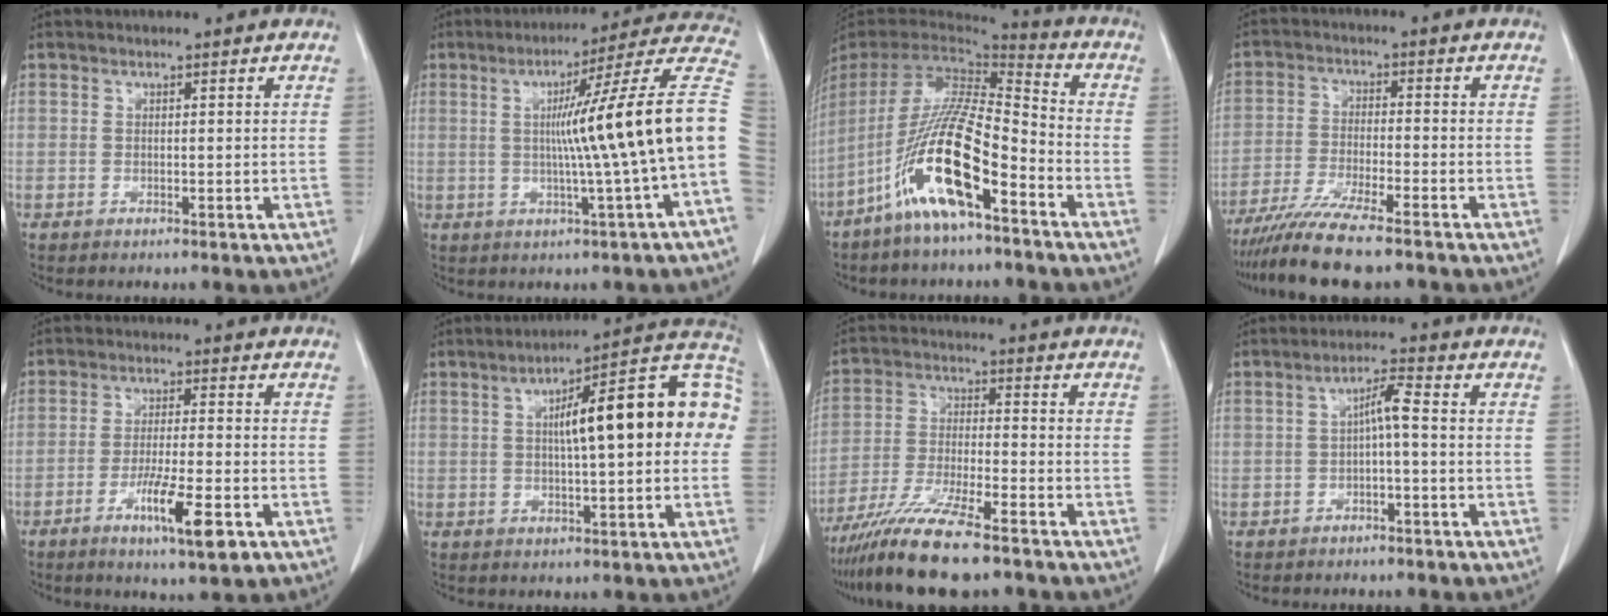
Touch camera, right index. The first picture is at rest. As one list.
[{"total": 17.3, "force": [-0.5, -2.1, 17.1], "torque": [-0.222, 0.022, -0.017]}, {"total": 17.4, "force": [-9.2, 2.8, 14.5], "torque": [-0.307, -0.024, -0.175]}, {"total": 10.1, "force": [-8.3, 0.2, 5.8], "torque": [-0.098, -0.027, -0.142]}, {"total": 8.5, "force": [-4.0, 0.7, 7.5], "torque": [-0.130, -0.015, -0.064]}, {"total": 18.9, "force": [2.7, 3.8, 18.3], "torque": [-0.256, 0.051, 0.033]}, {"total": 12.5, "force": [-9.8, 0.9, 7.8], "torque": [-0.146, -0.031, -0.172]}, {"total": 3.6, "force": [-0.3, 0.3, 3.6], "torque": [-0.063, 0.014, -0.003]}]